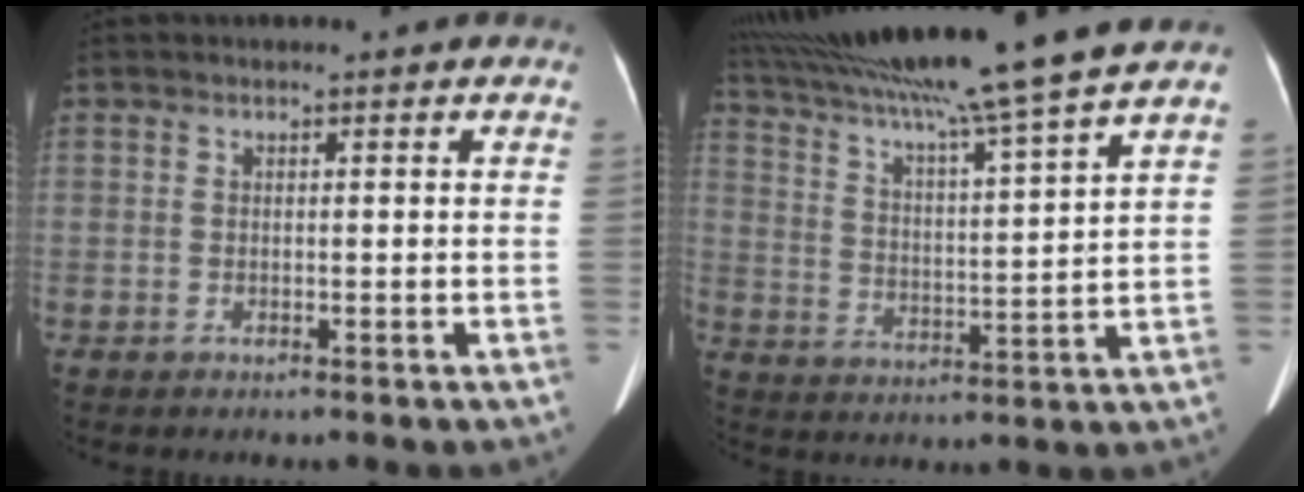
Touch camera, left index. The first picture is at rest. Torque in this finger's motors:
{"motor_torque": [0.83, -1.31, 0.27, 0.21]}